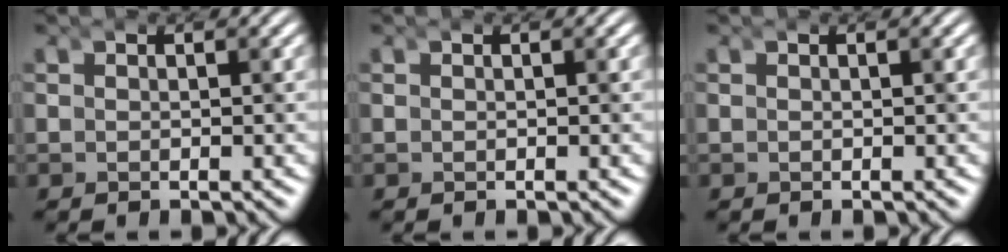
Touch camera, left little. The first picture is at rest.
{"total": 0.0}
{"total": 0.0}